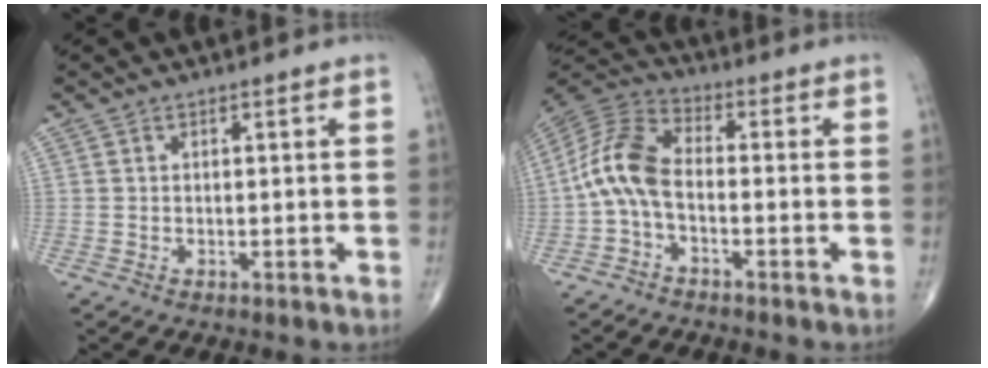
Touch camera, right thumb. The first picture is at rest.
{"total": 9.6, "force": [-1.8, 5.0, 8.0], "torque": [-0.166, 0.035, -0.051]}